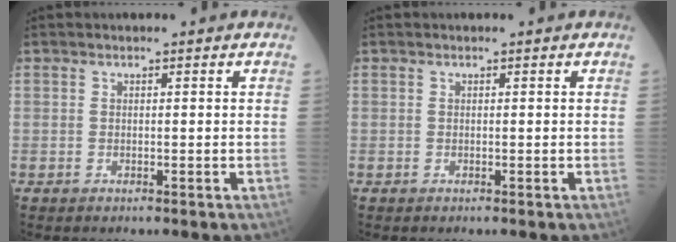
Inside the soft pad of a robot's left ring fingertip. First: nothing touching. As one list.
[{"total": 0.0}]